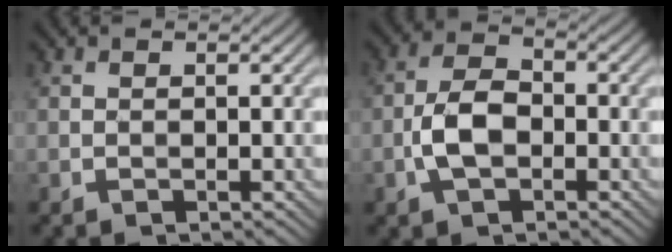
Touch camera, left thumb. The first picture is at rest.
{"total": 5.4, "force": [-1.5, 3.2, 4.1], "torque": [-0.092, 0.004, -0.032]}